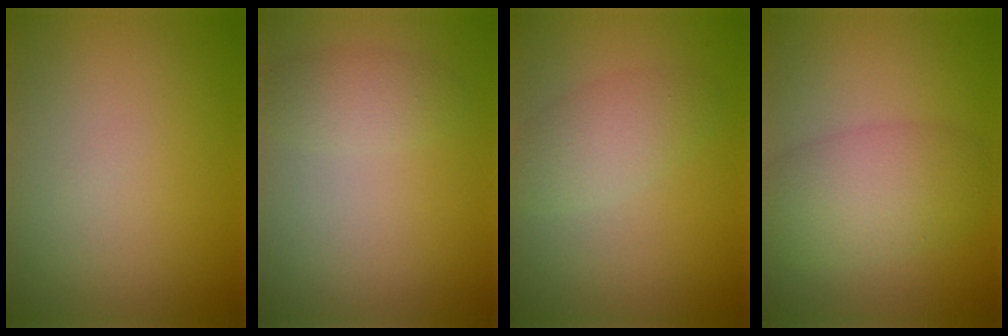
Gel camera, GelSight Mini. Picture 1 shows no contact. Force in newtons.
{"total": 2.0, "press": 2.0, "slide": 0.1}
{"total": 2.9, "press": 2.9, "slide": 0.2}
{"total": 5.4, "press": 5.4, "slide": 0.2}